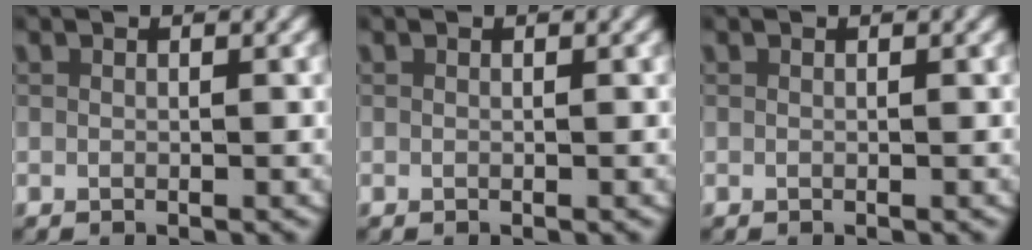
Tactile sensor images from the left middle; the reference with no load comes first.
{"total": 0.0}
{"total": 0.0}